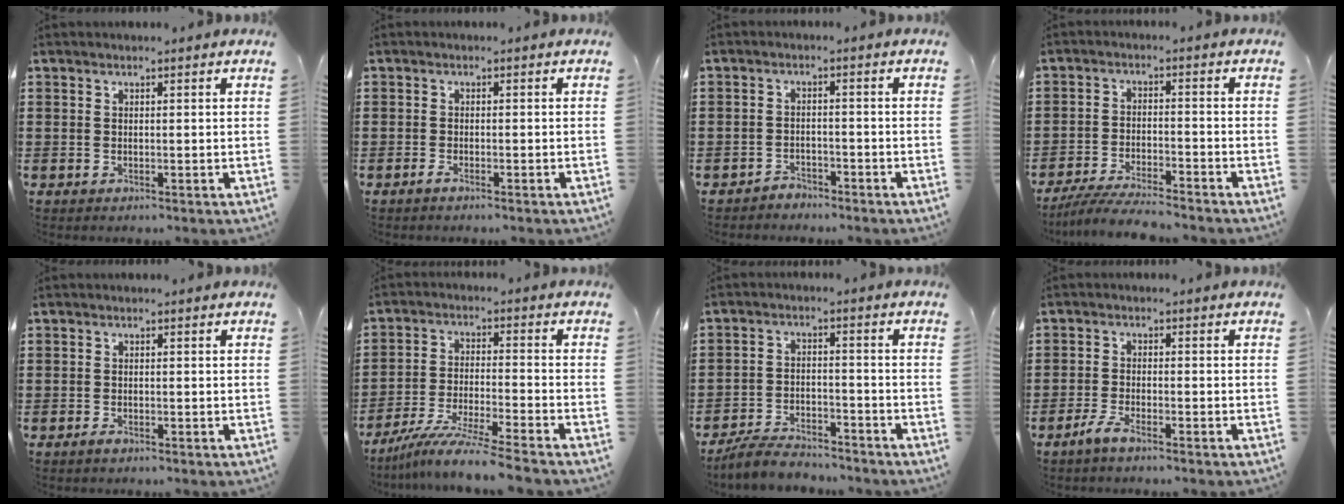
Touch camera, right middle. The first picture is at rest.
{"total": 1.0, "force": [-0.8, 0.2, 0.6], "torque": [-0.014, -0.002, -0.016]}
{"total": 2.4, "force": [-2.3, 0.6, -0.2], "torque": [-0.004, 0.004, -0.052]}
{"total": 5.8, "force": [-5.5, 0.4, 1.8], "torque": [-0.040, -0.006, -0.109]}
{"total": 0.9, "force": [-0.7, 0.4, 0.4], "torque": [-0.010, -0.002, -0.013]}
{"total": 8.5, "force": [-7.5, -0.3, 4.1], "torque": [-0.074, -0.005, -0.144]}
{"total": 5.4, "force": [-5.1, 1.1, 1.5], "torque": [-0.037, 0.006, -0.102]}
{"total": 3.0, "force": [-2.4, 0.4, 1.8], "torque": [-0.052, -0.001, -0.052]}